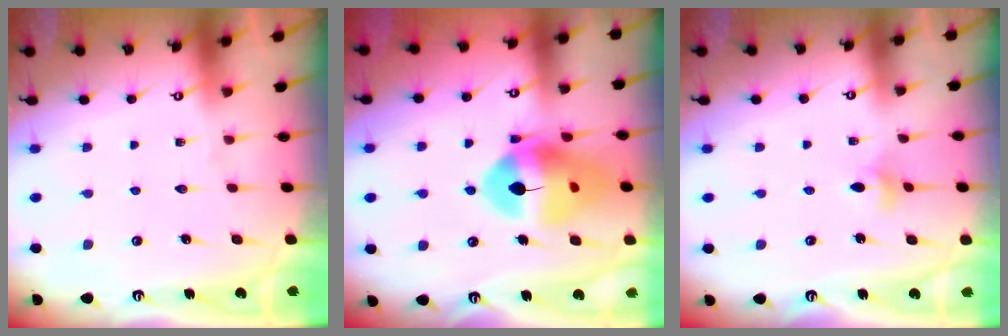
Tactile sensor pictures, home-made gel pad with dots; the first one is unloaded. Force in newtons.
{"total": 16.0, "press": 15.9, "slide": 1.5}
{"total": 3.2, "press": 3.2, "slide": 0.5}